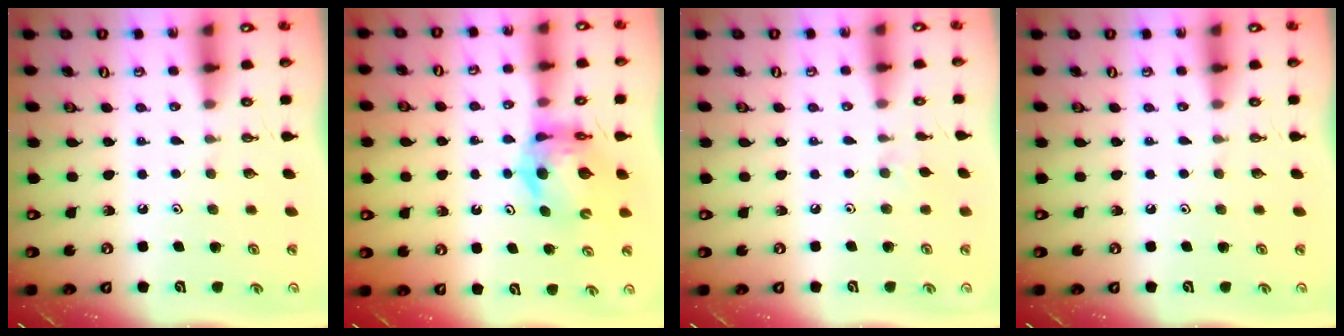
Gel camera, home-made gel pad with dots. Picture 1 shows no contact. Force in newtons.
{"total": 9.0, "press": 9.0, "slide": 0.9}
{"total": 3.8, "press": 3.7, "slide": 0.4}
{"total": 0.0}